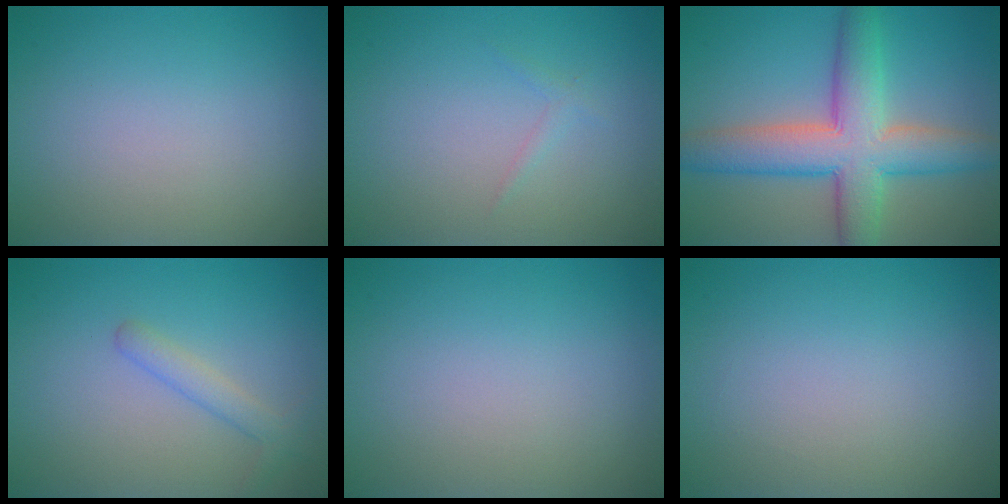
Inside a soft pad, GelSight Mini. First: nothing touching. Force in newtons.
{"total": 0.7, "press": 0.7, "slide": 0.1}
{"total": 8.4, "press": 8.4, "slide": 0.3}
{"total": 1.9, "press": 1.9, "slide": 0.0}
{"total": 0.0}
{"total": 0.0}